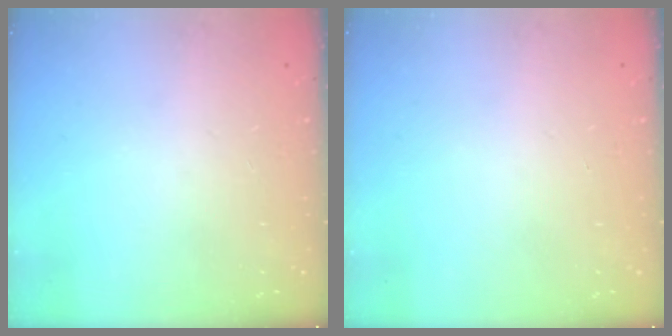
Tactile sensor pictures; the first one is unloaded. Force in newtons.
{"total": 0.0}